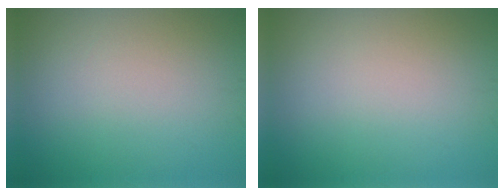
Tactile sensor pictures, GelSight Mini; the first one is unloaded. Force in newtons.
{"total": 0.0}